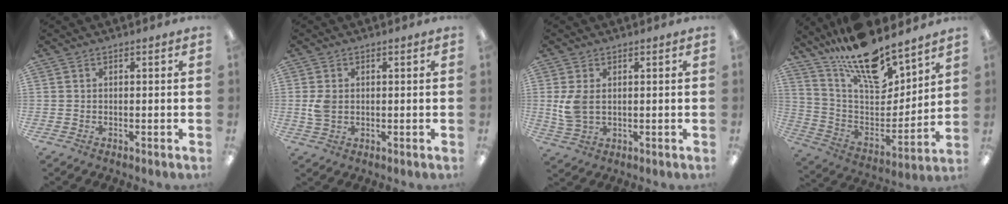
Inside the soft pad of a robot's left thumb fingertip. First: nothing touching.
{"total": 4.1, "force": [0.1, 2.9, 2.9], "torque": [-0.053, 0.000, 0.000]}
{"total": 5.9, "force": [0.7, 3.5, 4.6], "torque": [-0.107, -0.005, 0.006]}
{"total": 18.7, "force": [15.3, 6.6, 8.5], "torque": [-0.159, -0.108, 0.269]}